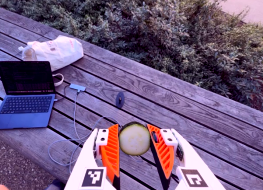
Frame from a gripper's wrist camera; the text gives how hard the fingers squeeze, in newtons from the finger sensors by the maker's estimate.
{"total": 8.4, "left": 7.8, "right": 9.1}